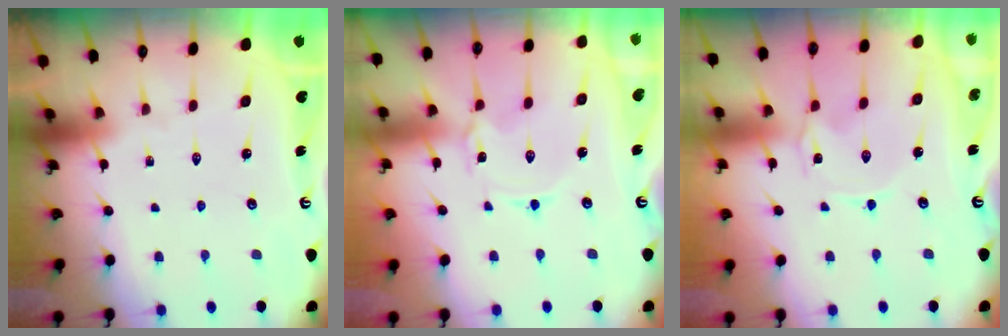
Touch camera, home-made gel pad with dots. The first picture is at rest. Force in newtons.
{"total": 1.4, "press": 1.4, "slide": 0.2}
{"total": 0.0}